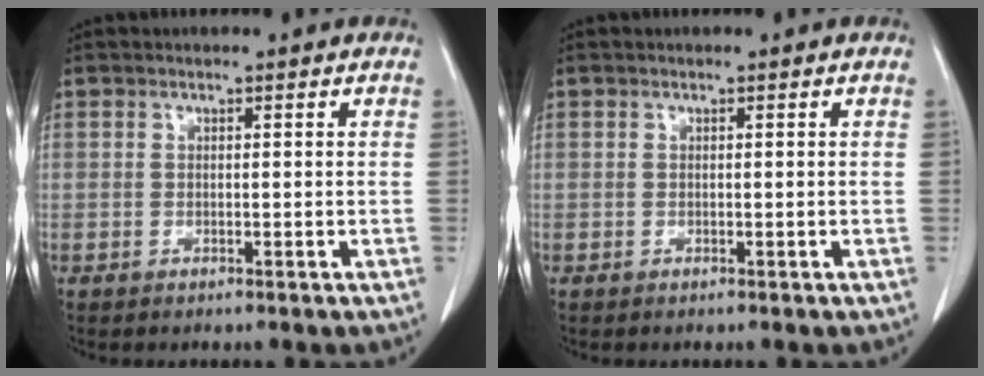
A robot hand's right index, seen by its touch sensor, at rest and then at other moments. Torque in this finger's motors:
{"motor_torque": [-0.01, 0.00, 0.02, 0.00]}